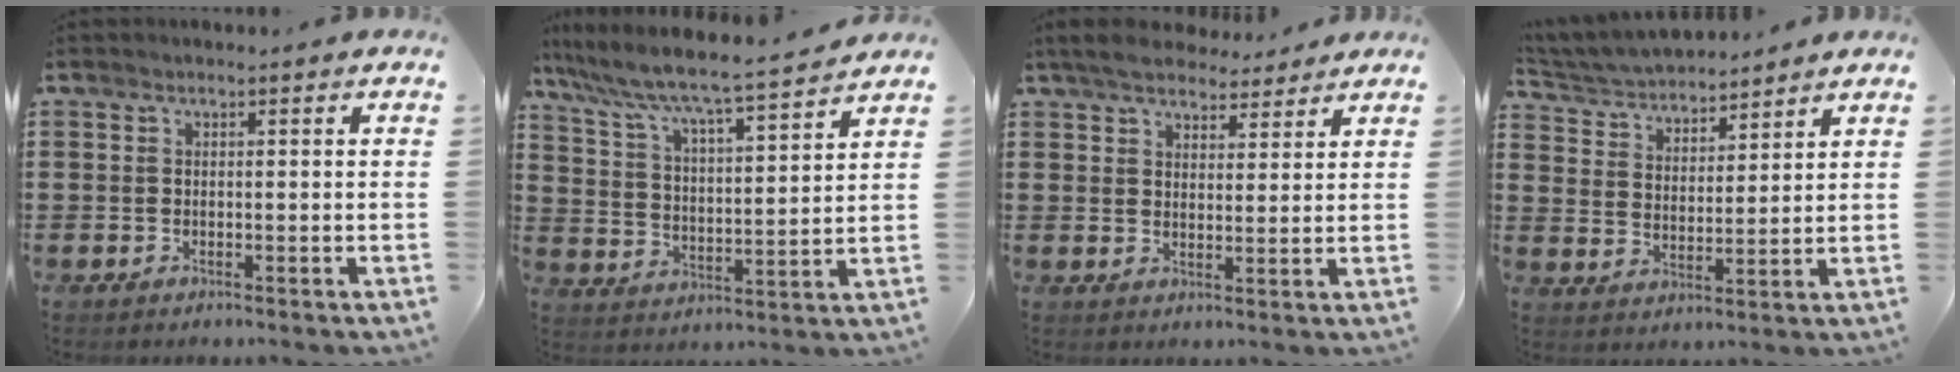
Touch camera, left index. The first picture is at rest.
{"total": 5.3, "force": [4.8, -0.2, 2.2], "torque": [-0.068, -0.044, 0.069]}
{"total": 5.2, "force": [4.7, 1.3, 1.6], "torque": [-0.047, -0.009, 0.088]}
{"total": 4.7, "force": [4.6, 0.7, 0.6], "torque": [-0.034, -0.025, 0.080]}